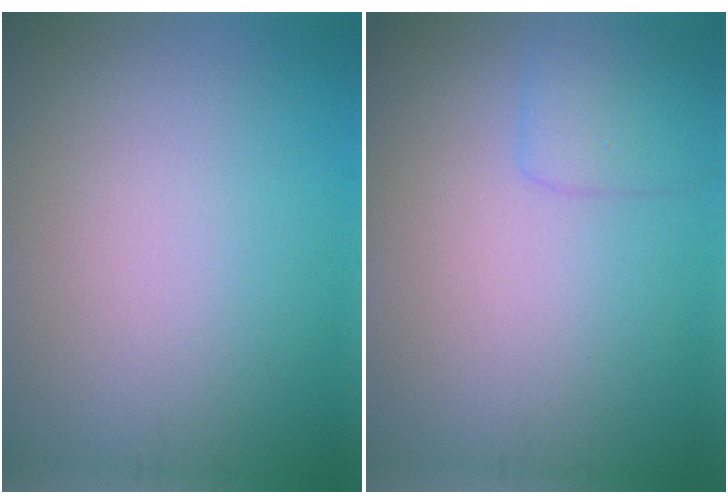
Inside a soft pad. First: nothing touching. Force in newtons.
{"total": 2.0, "press": 1.9, "slide": 0.1}